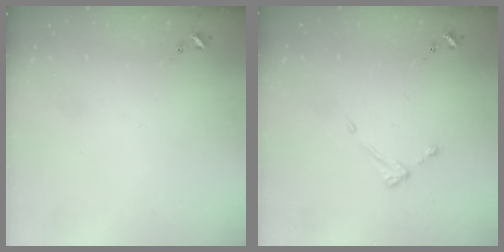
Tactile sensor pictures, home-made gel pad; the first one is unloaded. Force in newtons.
{"total": 4.3, "press": 4.3, "slide": 0.5}